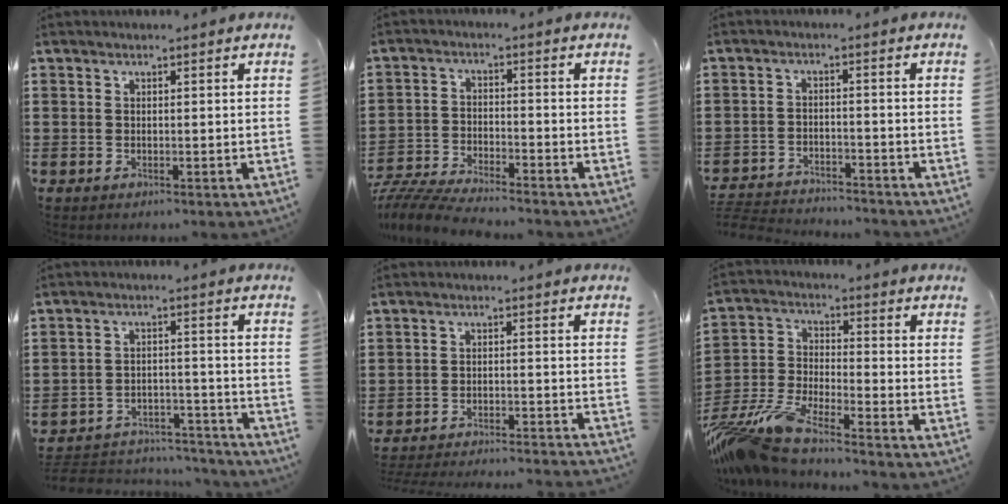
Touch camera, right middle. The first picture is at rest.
{"total": 6.0, "force": [-5.9, 0.2, 1.4], "torque": [-0.040, -0.005, -0.118]}
{"total": 3.6, "force": [-3.6, 0.3, 0.3], "torque": [-0.018, -0.004, -0.078]}
{"total": 4.5, "force": [-4.4, 0.9, 0.6], "torque": [-0.023, 0.002, -0.093]}
{"total": 3.7, "force": [-3.6, -0.3, 0.6], "torque": [-0.014, -0.005, -0.075]}
{"total": 9.8, "force": [-9.1, 0.7, 3.8], "torque": [-0.099, -0.005, -0.187]}